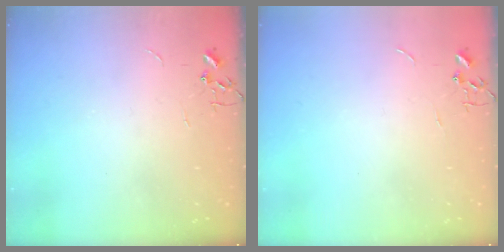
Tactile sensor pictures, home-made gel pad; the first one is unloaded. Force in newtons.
{"total": 0.0}